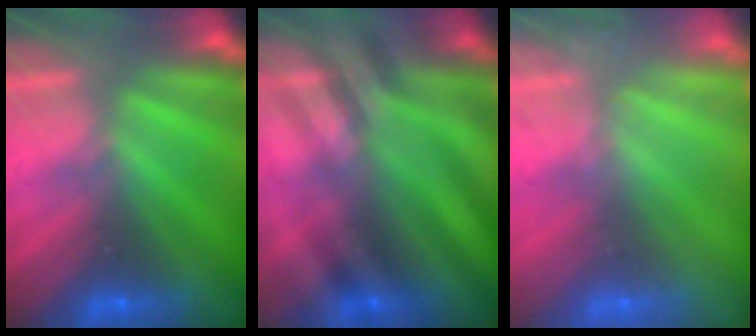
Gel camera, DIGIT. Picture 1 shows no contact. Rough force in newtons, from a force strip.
{"total": 2.6}
{"total": 2.4}